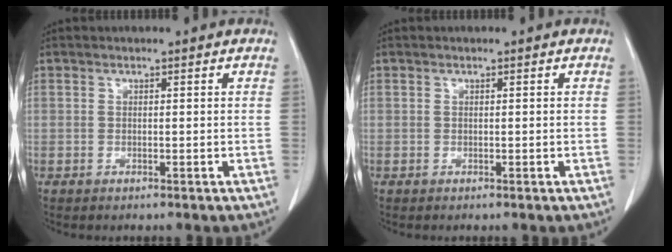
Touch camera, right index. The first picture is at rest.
{"total": 0.0}